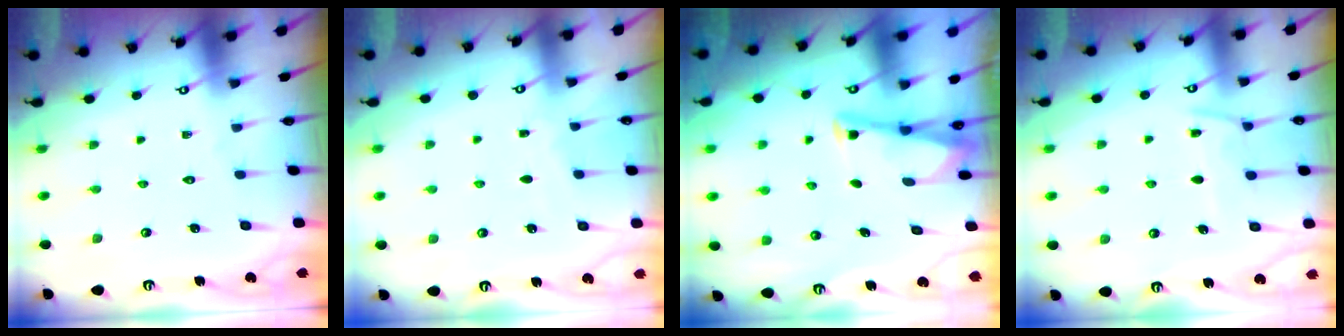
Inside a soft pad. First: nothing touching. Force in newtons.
{"total": 2.2, "press": 2.1, "slide": 0.4}
{"total": 3.0, "press": 2.9, "slide": 0.4}
{"total": 9.4, "press": 9.3, "slide": 1.1}